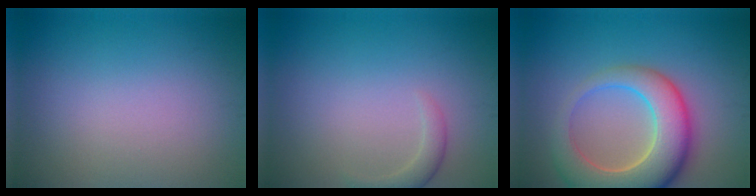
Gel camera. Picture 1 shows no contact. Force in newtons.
{"total": 1.5, "press": 1.5, "slide": 0.1}
{"total": 8.8, "press": 8.8, "slide": 1.0}